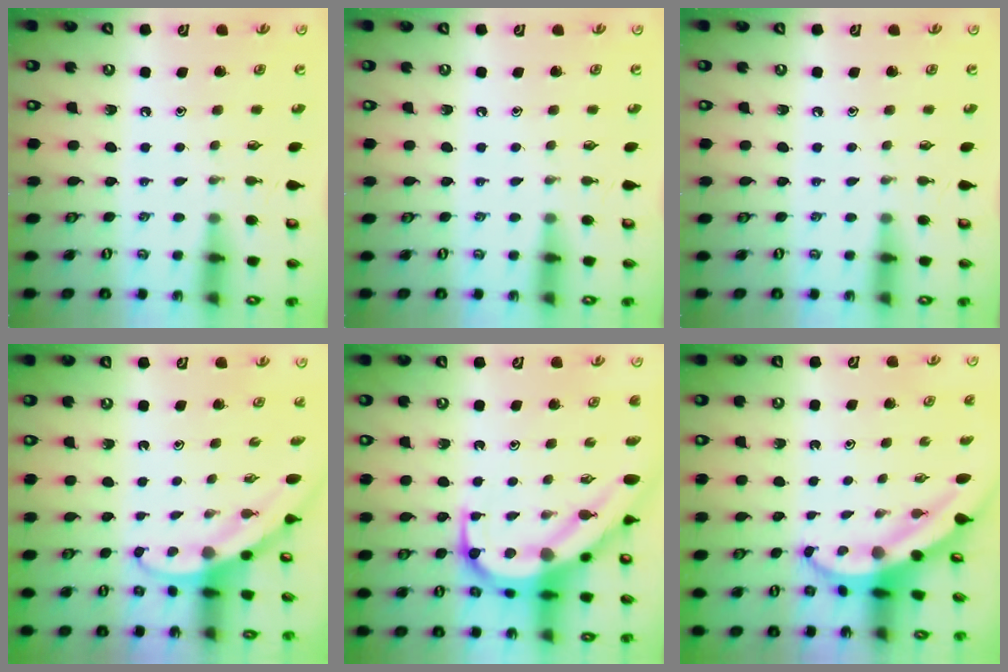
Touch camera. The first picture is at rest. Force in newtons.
{"total": 0.0}
{"total": 0.0}
{"total": 3.2, "press": 3.2, "slide": 0.1}
{"total": 13.8, "press": 13.7, "slide": 1.7}
{"total": 4.3, "press": 4.3, "slide": 0.5}